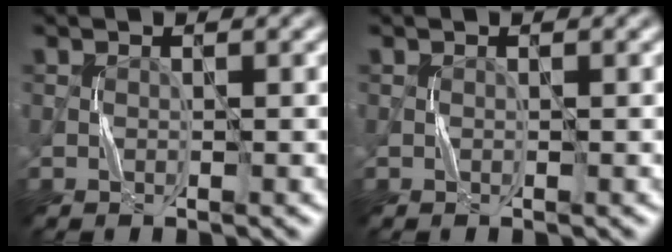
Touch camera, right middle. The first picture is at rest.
{"total": 0.0}